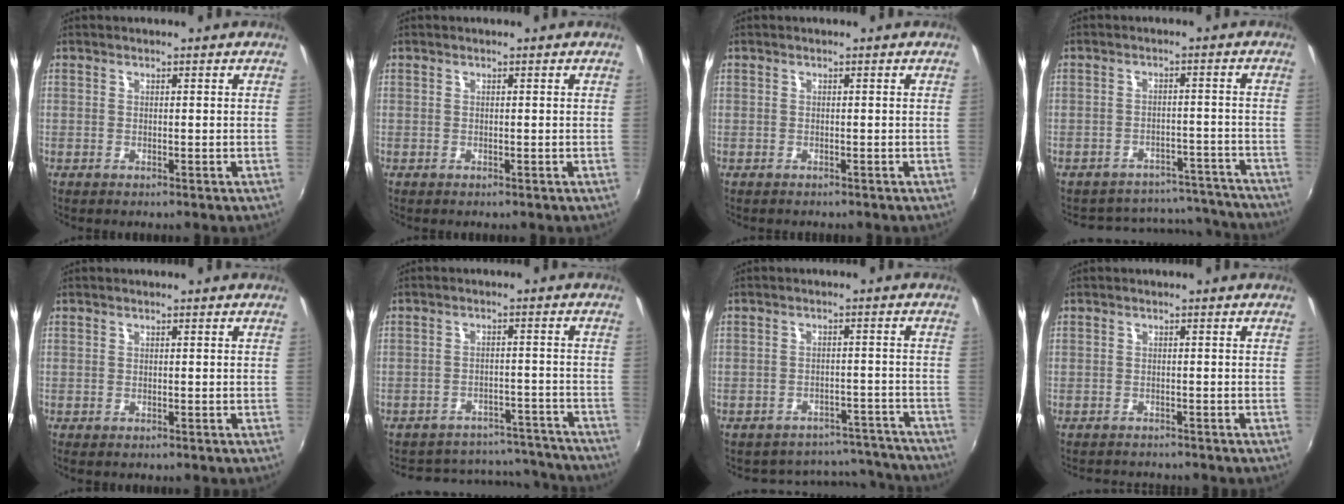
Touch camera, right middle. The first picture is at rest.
{"total": 0.0}
{"total": 0.7, "force": [-0.6, 0.4, -0.1], "torque": [-0.002, 0.001, -0.009]}
{"total": 15.0, "force": [-13.7, 5.6, 2.4], "torque": [-0.048, 0.048, -0.156]}
{"total": 0.0}
{"total": 16.1, "force": [-14.5, 6.0, 3.3], "torque": [-0.069, 0.046, -0.167]}
{"total": 12.8, "force": [-11.8, 4.9, 1.2], "torque": [-0.022, 0.048, -0.132]}
{"total": 2.4, "force": [-2.2, 1.0, 0.0], "torque": [-0.007, 0.003, -0.037]}